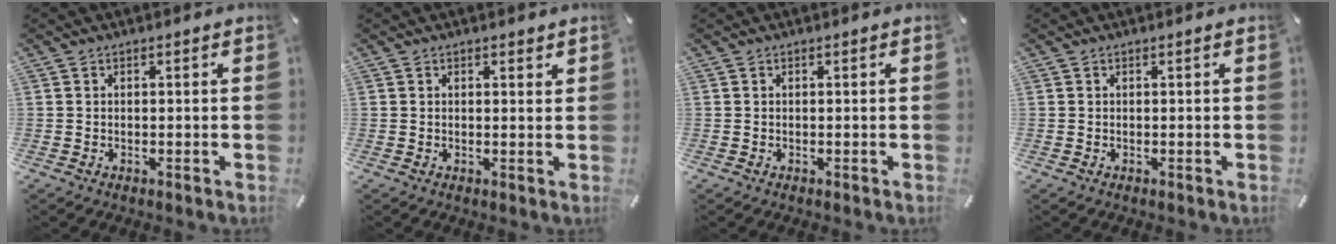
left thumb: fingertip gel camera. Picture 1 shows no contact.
{"total": 1.0, "force": [0.6, 0.6, 0.5], "torque": [-0.002, -0.002, 0.009]}
{"total": 0.0}
{"total": 0.0}